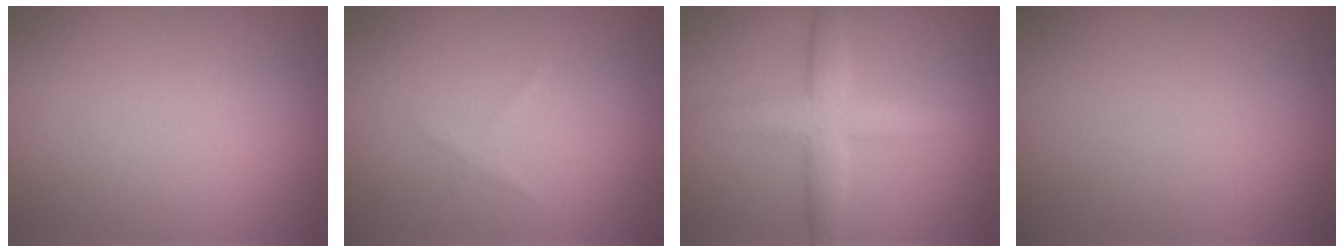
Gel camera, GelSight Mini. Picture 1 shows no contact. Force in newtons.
{"total": 0.7, "press": 0.7, "slide": 0.1}
{"total": 4.6, "press": 4.6, "slide": 0.1}
{"total": 0.0}